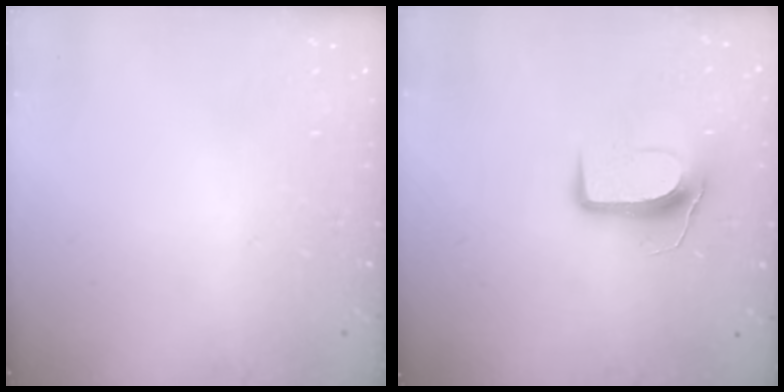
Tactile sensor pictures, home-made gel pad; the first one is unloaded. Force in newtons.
{"total": 8.8, "press": 8.7, "slide": 0.6}